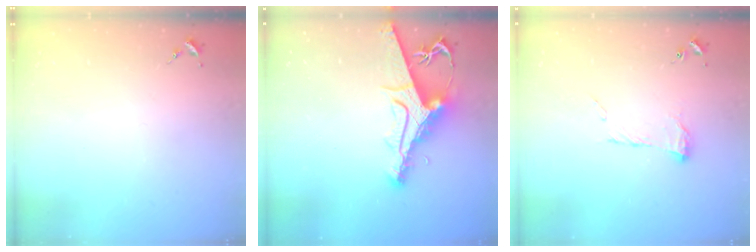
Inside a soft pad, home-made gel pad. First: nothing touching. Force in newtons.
{"total": 12.9, "press": 12.8, "slide": 1.2}
{"total": 8.9, "press": 8.9, "slide": 0.1}